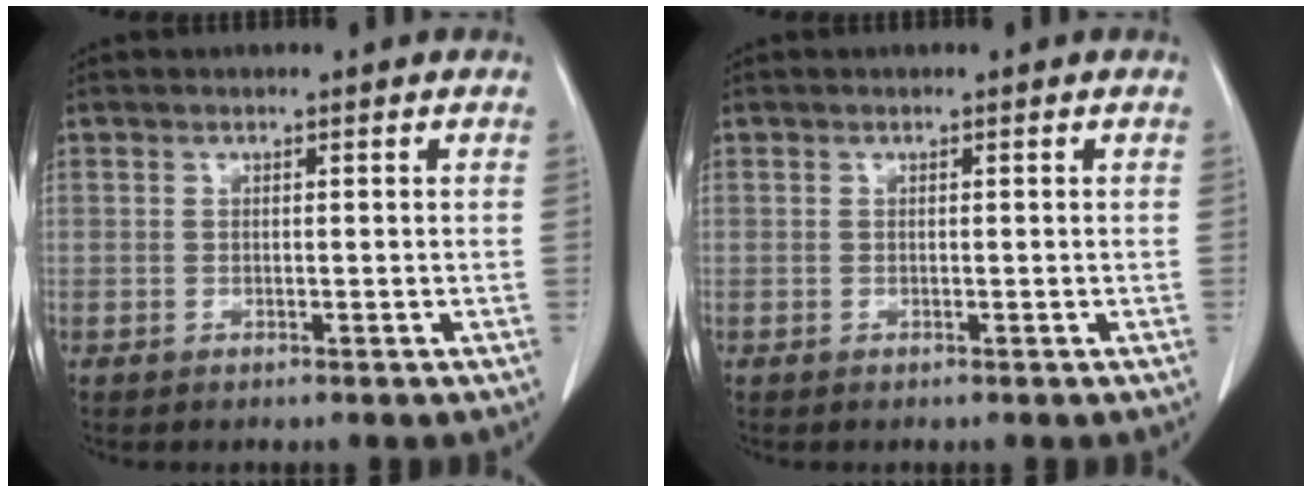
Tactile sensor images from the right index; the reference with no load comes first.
{"total": 0.0}